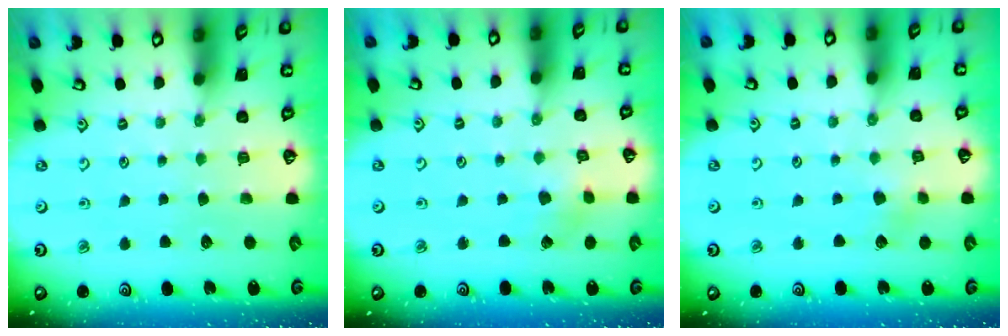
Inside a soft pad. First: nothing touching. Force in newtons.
{"total": 2.5, "press": 2.5, "slide": 0.2}
{"total": 3.5, "press": 3.5, "slide": 0.6}